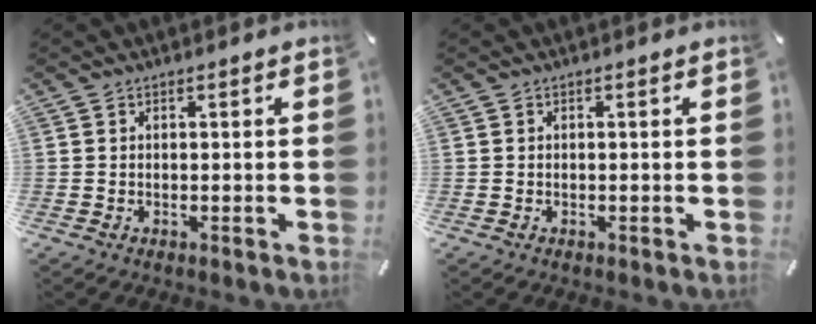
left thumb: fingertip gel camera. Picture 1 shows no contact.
{"total": 0.0}